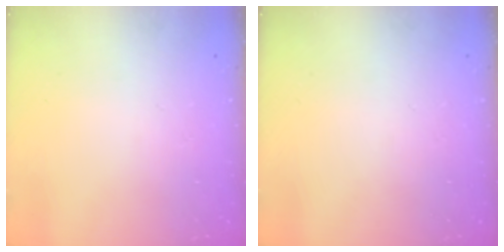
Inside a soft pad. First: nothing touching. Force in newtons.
{"total": 0.0}